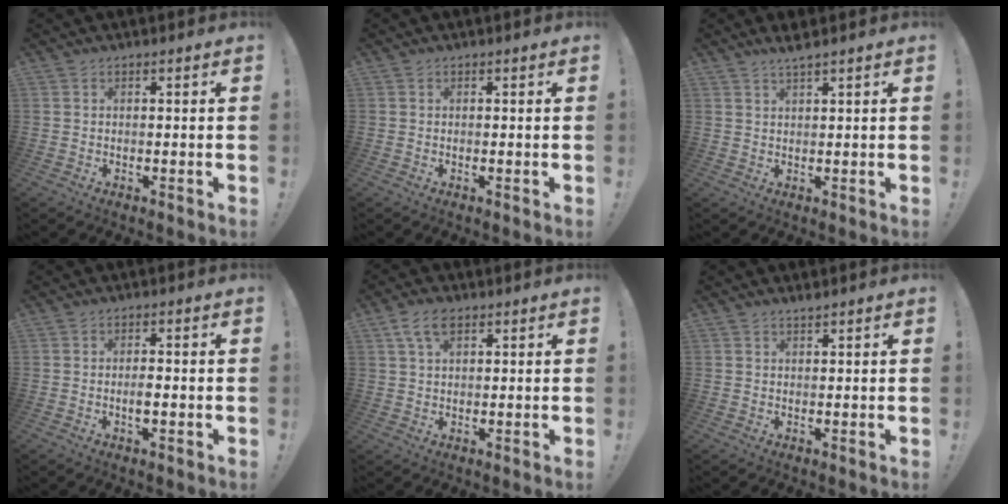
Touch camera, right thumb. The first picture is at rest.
{"total": 0.0}
{"total": 3.1, "force": [2.6, -0.4, 1.6], "torque": [-0.028, -0.012, 0.043]}
{"total": 2.8, "force": [-0.8, 0.9, 2.5], "torque": [-0.035, 0.001, -0.015]}
{"total": 6.1, "force": [3.2, 3.2, 4.2], "torque": [-0.070, -0.005, 0.059]}
{"total": 1.1, "force": [1.1, -0.2, 0.2], "torque": [0.001, -0.003, 0.019]}